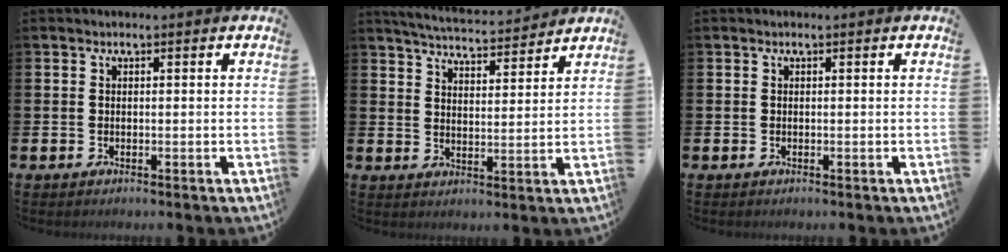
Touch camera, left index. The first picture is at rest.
{"total": 5.0, "force": [5.0, 0.3, 0.6], "torque": [-0.026, -0.037, 0.086]}
{"total": 0.0}